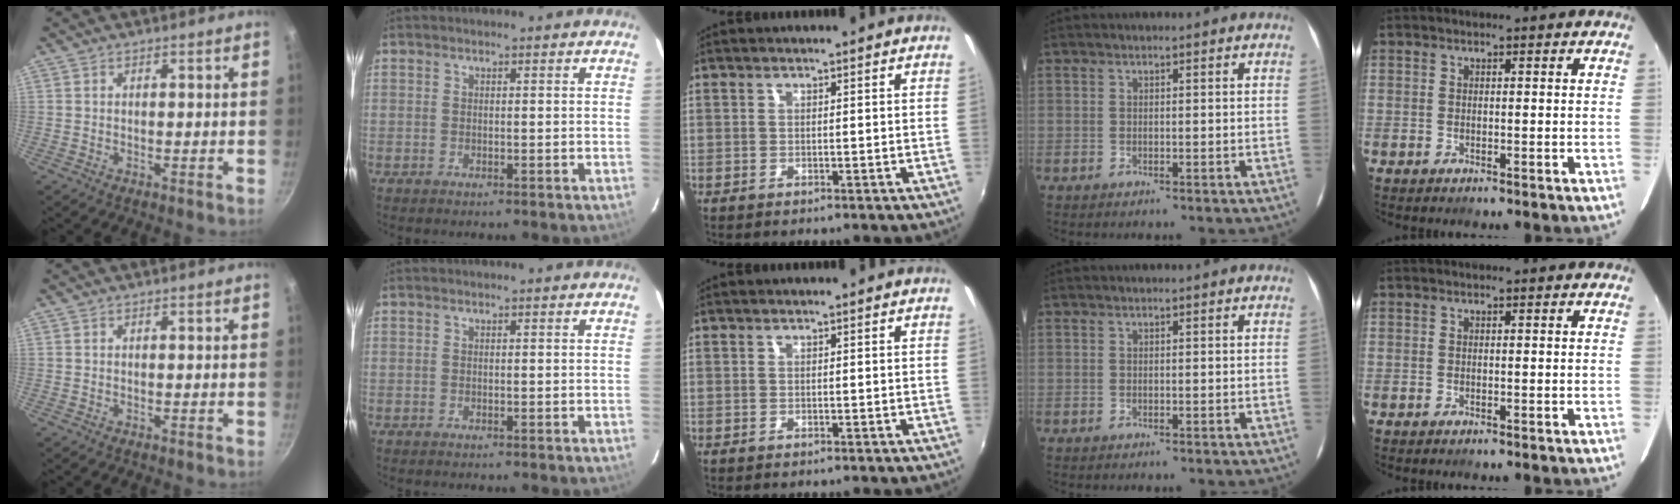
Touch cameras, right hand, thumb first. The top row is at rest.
{}